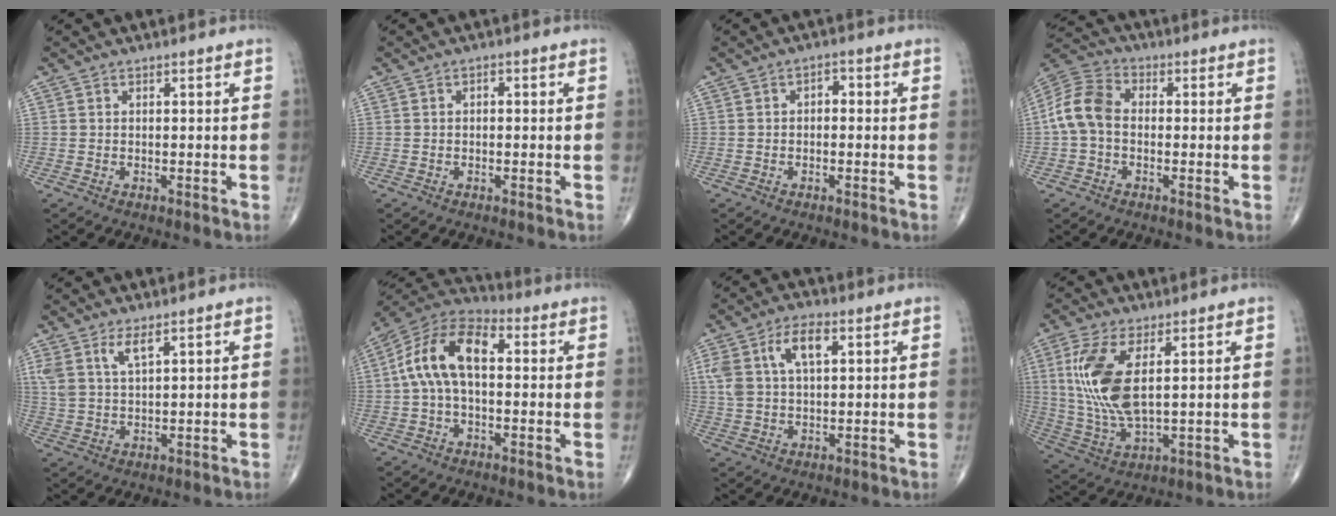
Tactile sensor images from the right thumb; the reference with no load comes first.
{"total": 1.0, "force": [0.1, 0.7, 0.8], "torque": [-0.005, 0.006, -0.003]}
{"total": 2.3, "force": [0.0, 1.5, 1.7], "torque": [-0.008, 0.011, -0.010]}
{"total": 9.0, "force": [-0.7, 6.4, 6.4], "torque": [-0.125, 0.027, -0.027]}
{"total": 4.9, "force": [3.0, 1.5, 3.6], "torque": [-0.078, -0.013, 0.066]}
{"total": 13.2, "force": [1.2, 7.3, 10.9], "torque": [-0.206, 0.040, 0.008]}
{"total": 8.9, "force": [3.2, 4.3, 7.1], "torque": [-0.141, 0.007, 0.062]}
{"total": 13.4, "force": [3.1, 5.5, 11.9], "torque": [-0.263, -0.013, 0.071]}